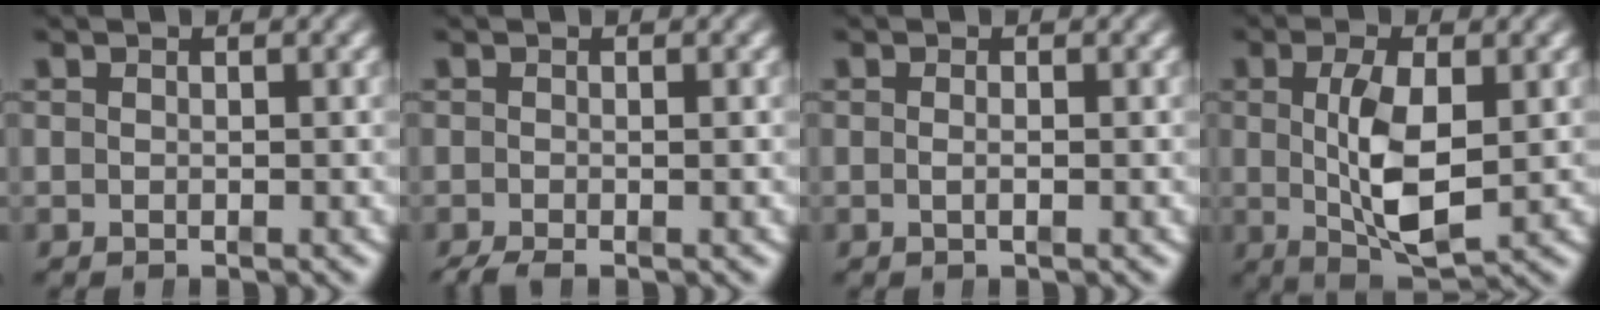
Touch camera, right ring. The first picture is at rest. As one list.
[{"total": 1.6, "force": [-1.2, 0.6, 0.8], "torque": [-0.013, -0.005, -0.018]}, {"total": 0.7, "force": [-0.4, -0.1, 0.6], "torque": [-0.013, 0.004, -0.009]}, {"total": 6.2, "force": [-0.4, 2.4, 5.8], "torque": [-0.089, -0.009, 0.001]}]